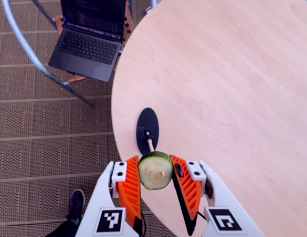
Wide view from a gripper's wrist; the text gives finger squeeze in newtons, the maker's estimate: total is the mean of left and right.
{"total": 8.7, "left": 8.6, "right": 8.8}